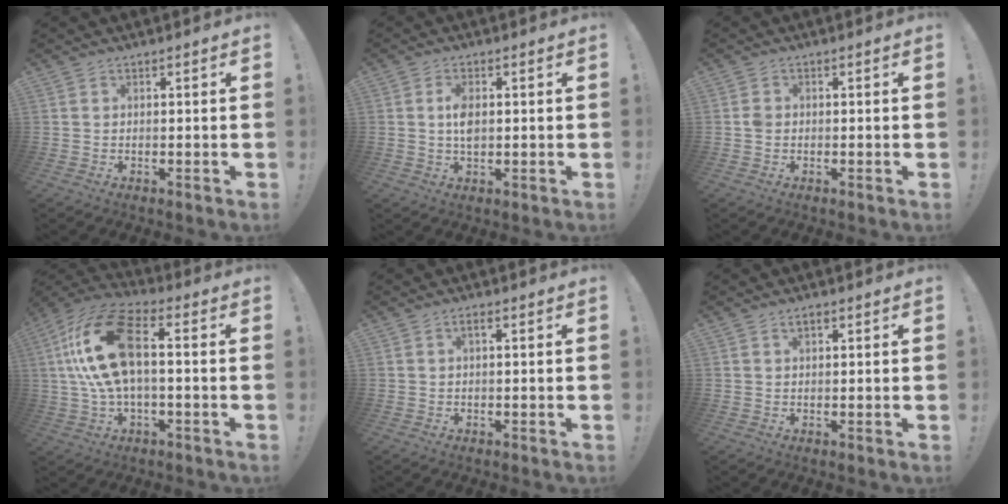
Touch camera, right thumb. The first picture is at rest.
{"total": 4.4, "force": [0.3, 2.3, 3.8], "torque": [-0.064, 0.005, 0.003]}
{"total": 1.5, "force": [-0.3, 1.3, 0.8], "torque": [-0.022, 0.009, -0.004]}
{"total": 19.6, "force": [2.1, 9.2, 17.2], "torque": [-0.339, 0.008, 0.035]}
{"total": 1.4, "force": [0.2, 0.2, 1.4], "torque": [-0.026, 0.003, 0.000]}
{"total": 1.8, "force": [1.0, 0.8, 1.3], "torque": [-0.025, 0.001, 0.018]}